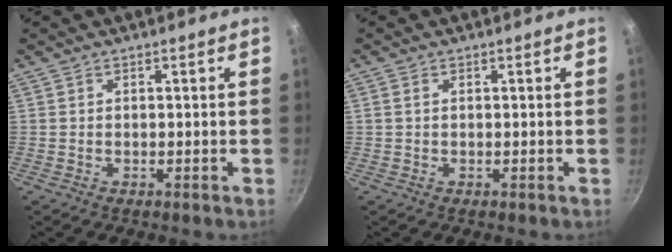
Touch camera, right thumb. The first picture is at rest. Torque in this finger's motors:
{"motor_torque": [0.02, -0.62, -0.22, 0.23, -0.02]}